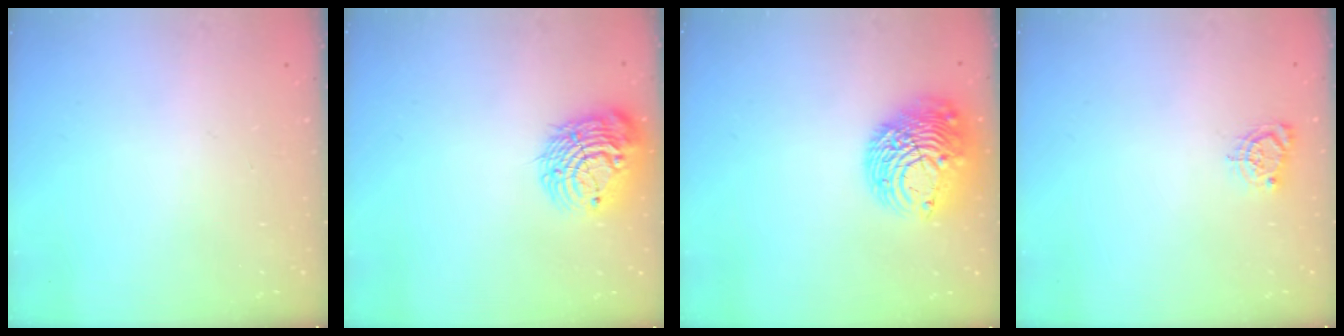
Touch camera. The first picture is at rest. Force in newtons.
{"total": 13.2, "press": 13.1, "slide": 1.5}
{"total": 12.8, "press": 12.8, "slide": 1.5}
{"total": 5.6, "press": 5.5, "slide": 0.5}